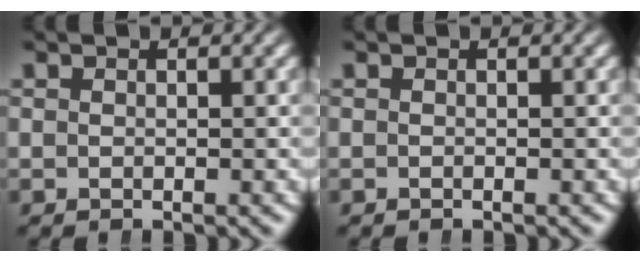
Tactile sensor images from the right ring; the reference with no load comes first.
{"total": 0.0}